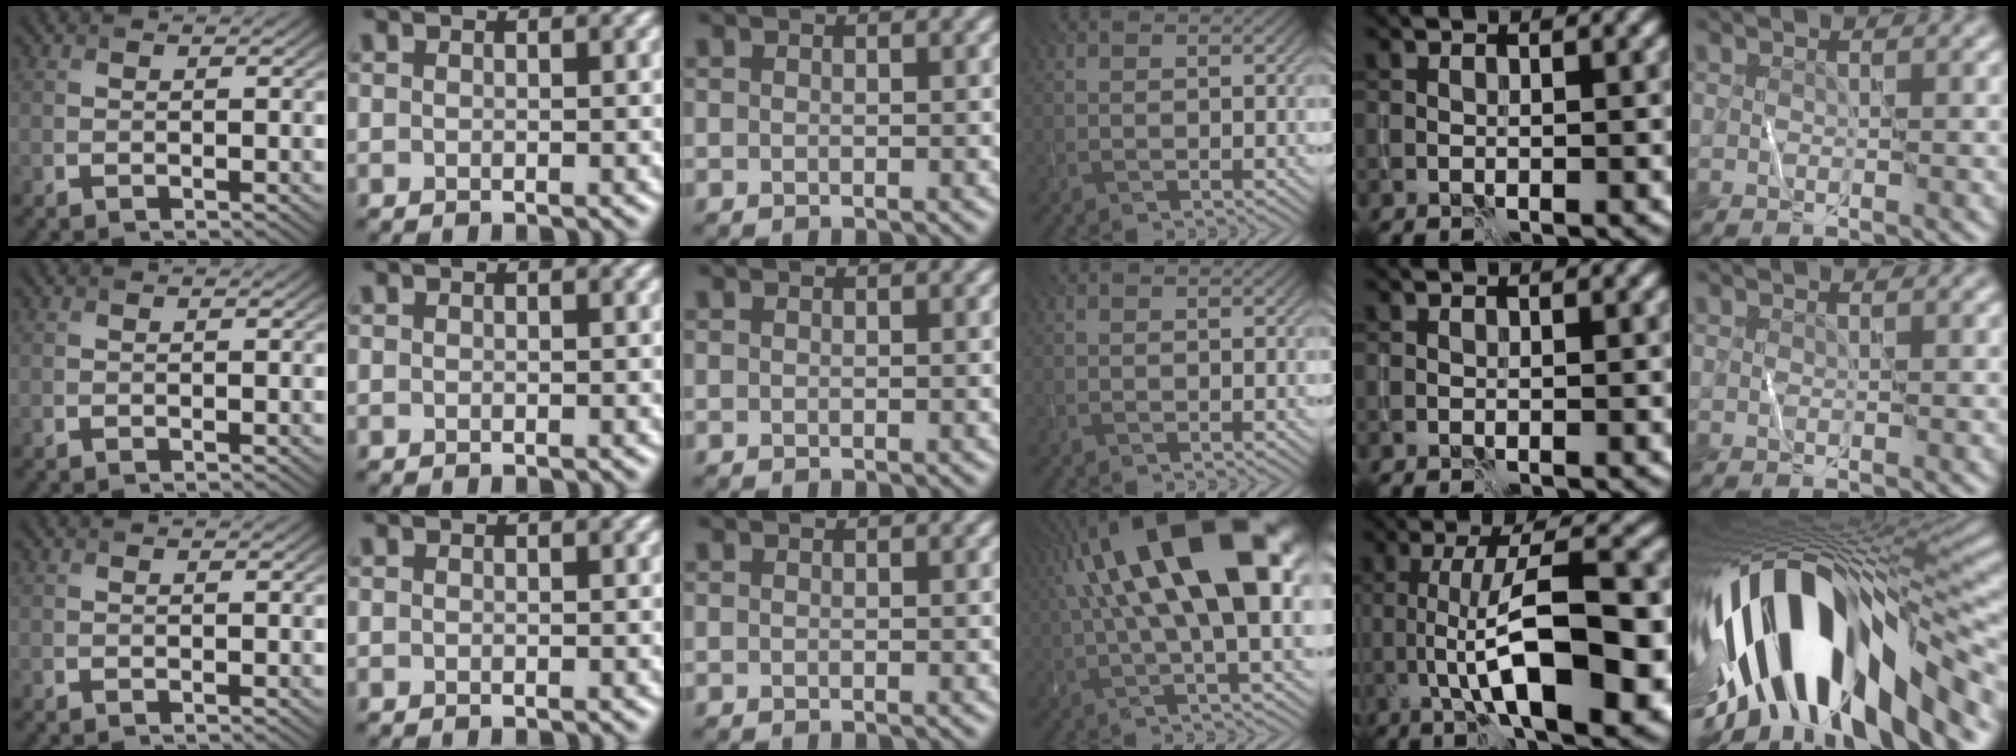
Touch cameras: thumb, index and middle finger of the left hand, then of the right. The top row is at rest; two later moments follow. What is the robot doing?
{"motion": "wipe", "object": "whiteboard"}